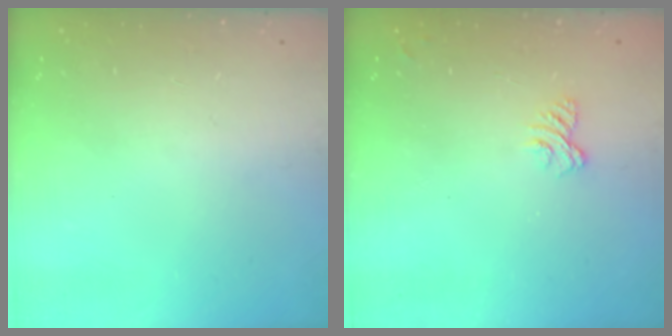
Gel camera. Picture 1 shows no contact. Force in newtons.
{"total": 2.7, "press": 2.3, "slide": 1.4}